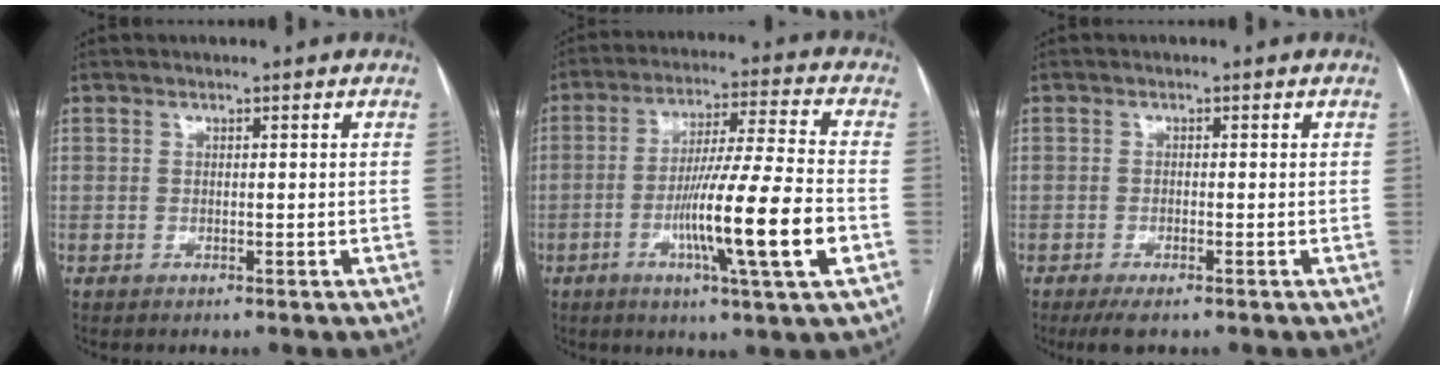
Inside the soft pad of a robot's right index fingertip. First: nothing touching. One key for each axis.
{"total": 15.1, "fx": -4.4, "fy": -0.6, "fz": 14.5, "tx": -0.254, "ty": -0.011, "tz": -0.079}
{"total": 3.3, "fx": -2.2, "fy": 0.8, "fz": 2.3, "tx": -0.042, "ty": -0.005, "tz": -0.035}